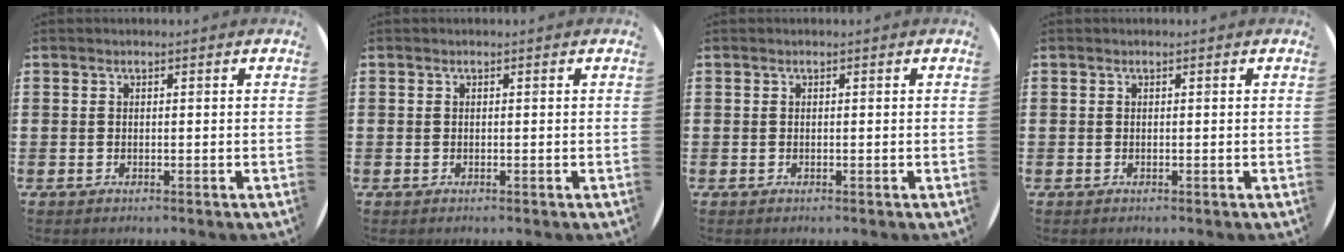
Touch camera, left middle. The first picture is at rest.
{"total": 0.0}
{"total": 0.0}
{"total": 0.0}